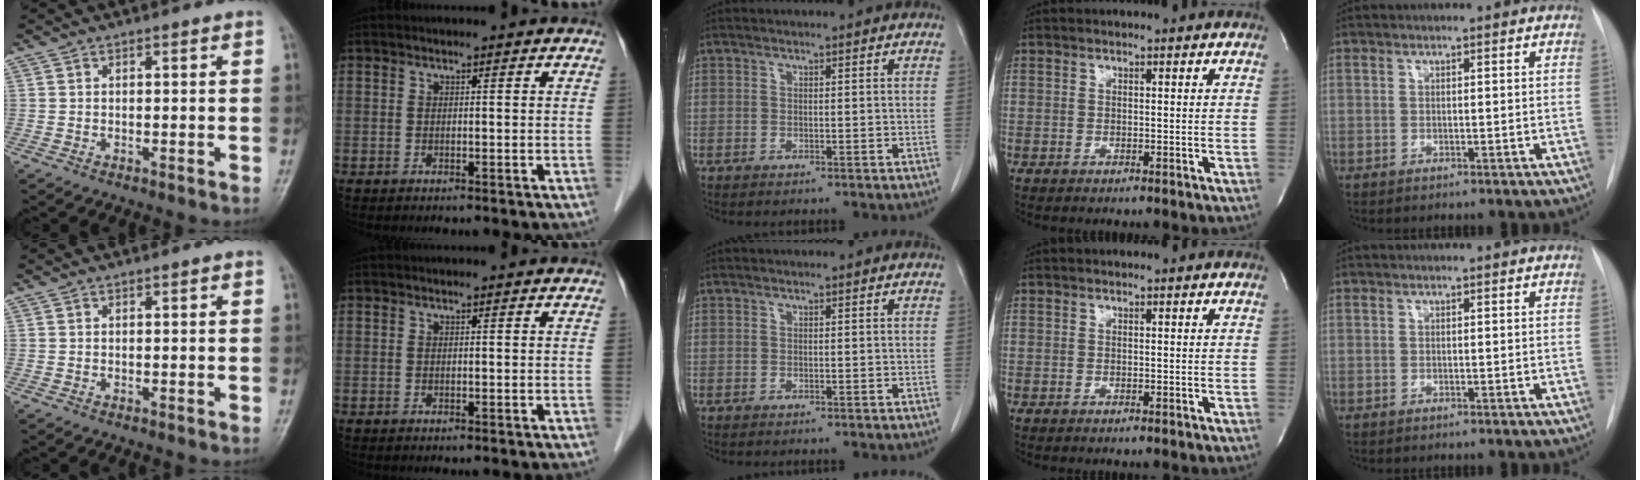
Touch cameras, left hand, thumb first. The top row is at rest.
{}